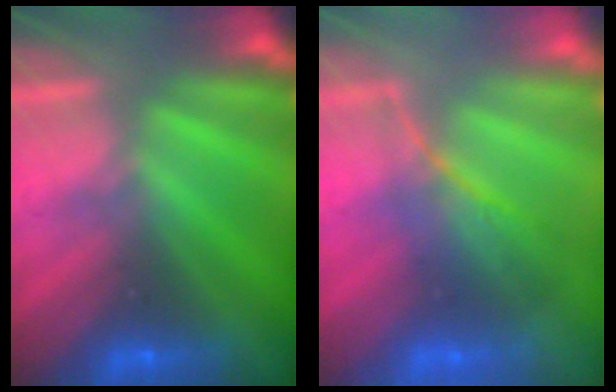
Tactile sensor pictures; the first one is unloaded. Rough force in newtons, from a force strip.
{"total": 2.3}